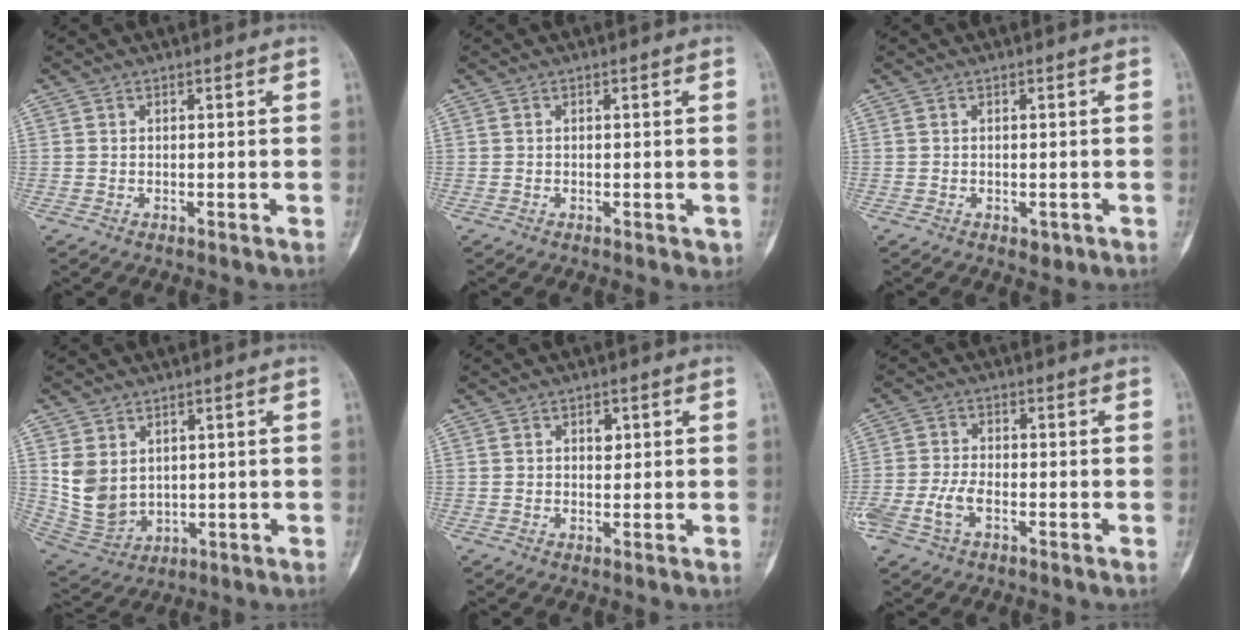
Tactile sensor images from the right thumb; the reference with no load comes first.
{"total": 0.9, "force": [-0.2, 0.6, 0.6], "torque": [-0.005, -0.001, -0.002]}
{"total": 1.7, "force": [-0.6, 1.2, 1.0], "torque": [-0.007, 0.000, -0.003]}
{"total": 8.7, "force": [2.1, 6.7, 5.0], "torque": [-0.084, -0.013, 0.067]}
{"total": 1.9, "force": [0.6, 1.4, 1.1], "torque": [-0.007, -0.001, 0.009]}
{"total": 5.8, "force": [-2.3, 3.2, 4.2], "torque": [-0.101, 0.017, -0.043]}